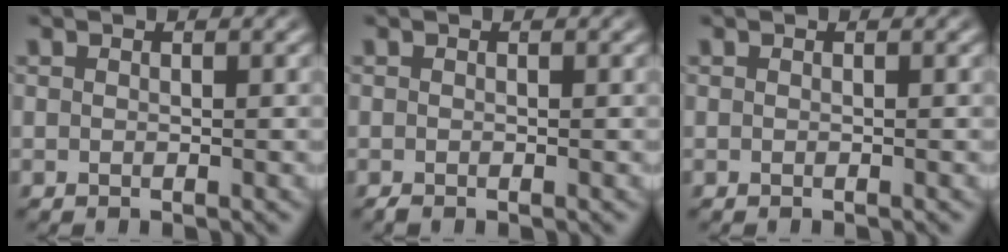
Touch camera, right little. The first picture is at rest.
{"total": 0.5, "force": [-0.4, -0.3, 0.1], "torque": [0.003, -0.006, -0.005]}
{"total": 0.0}